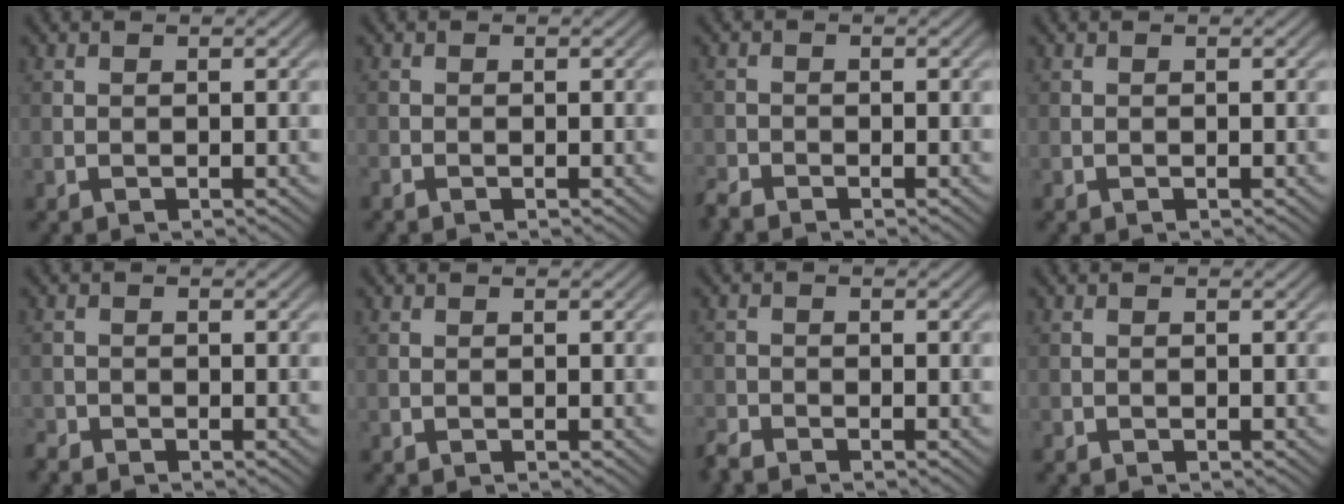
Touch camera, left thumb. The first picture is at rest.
{"total": 0.7, "force": [-0.6, 0.3, 0.2], "torque": [-0.006, -0.003, -0.014]}
{"total": 1.9, "force": [-1.8, 0.5, 0.4], "torque": [-0.012, -0.008, -0.044]}
{"total": 0.0}
{"total": 1.4, "force": [-1.3, 0.4, 0.2], "torque": [-0.006, -0.005, -0.033]}
{"total": 0.0}
{"total": 2.2, "force": [-2.1, 0.4, 0.5], "torque": [-0.015, -0.009, -0.051]}
{"total": 0.0}